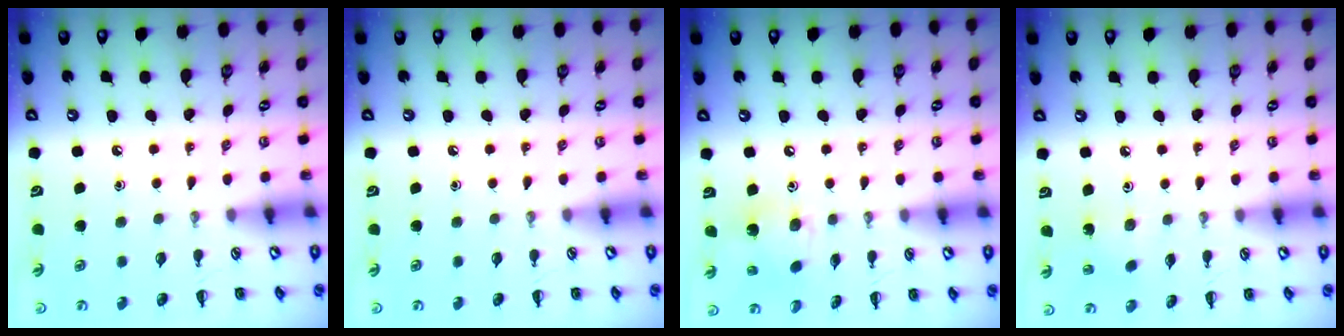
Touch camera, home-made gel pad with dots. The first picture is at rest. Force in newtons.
{"total": 0.0}
{"total": 4.8, "press": 4.7, "slide": 1.0}
{"total": 2.9, "press": 2.8, "slide": 0.9}